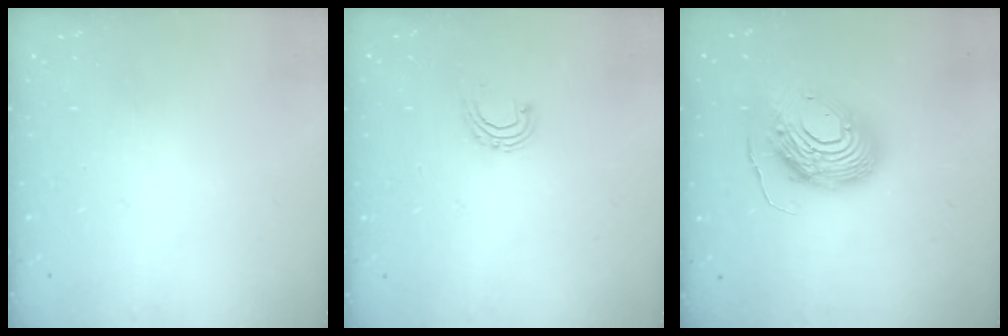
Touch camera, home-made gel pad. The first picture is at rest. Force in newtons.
{"total": 5.2, "press": 5.2, "slide": 0.6}
{"total": 14.3, "press": 14.3, "slide": 1.4}